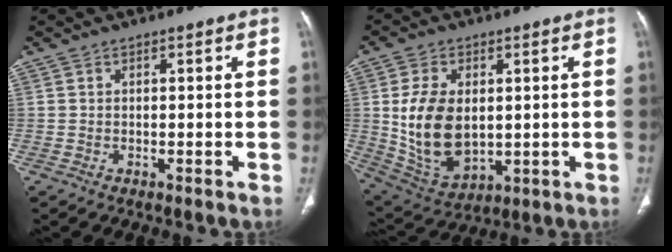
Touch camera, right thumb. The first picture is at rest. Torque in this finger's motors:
{"motor_torque": [-0.72, 1.20, 0.85, 0.90, 0.17]}